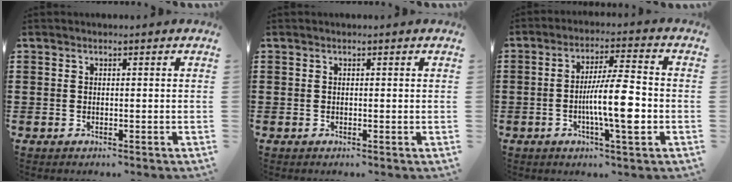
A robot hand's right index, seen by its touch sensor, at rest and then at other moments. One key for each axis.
{"total": 0.0}
{"total": 9.4, "fx": -2.0, "fy": 1.5, "fz": 9.1, "tx": -0.156, "ty": -0.005, "tz": -0.041}